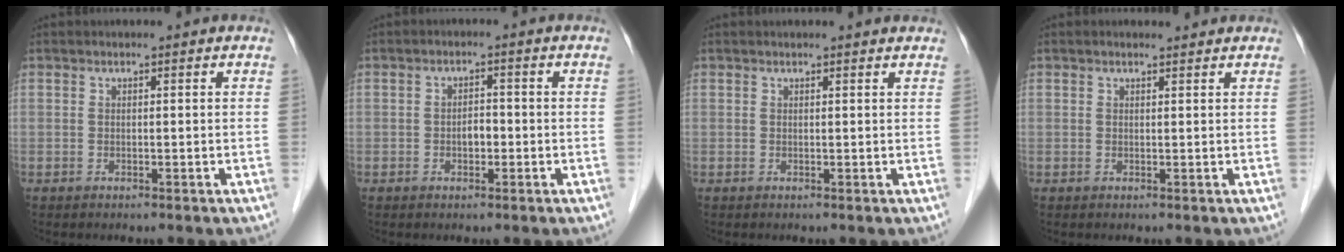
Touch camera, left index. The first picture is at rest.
{"total": 2.2, "force": [-0.7, 1.2, 1.7], "torque": [-0.024, 0.004, -0.012]}
{"total": 2.4, "force": [2.3, 0.2, 0.5], "torque": [-0.011, 0.007, 0.017]}
{"total": 1.2, "force": [1.1, 0.3, 0.4], "torque": [-0.013, 0.006, 0.017]}